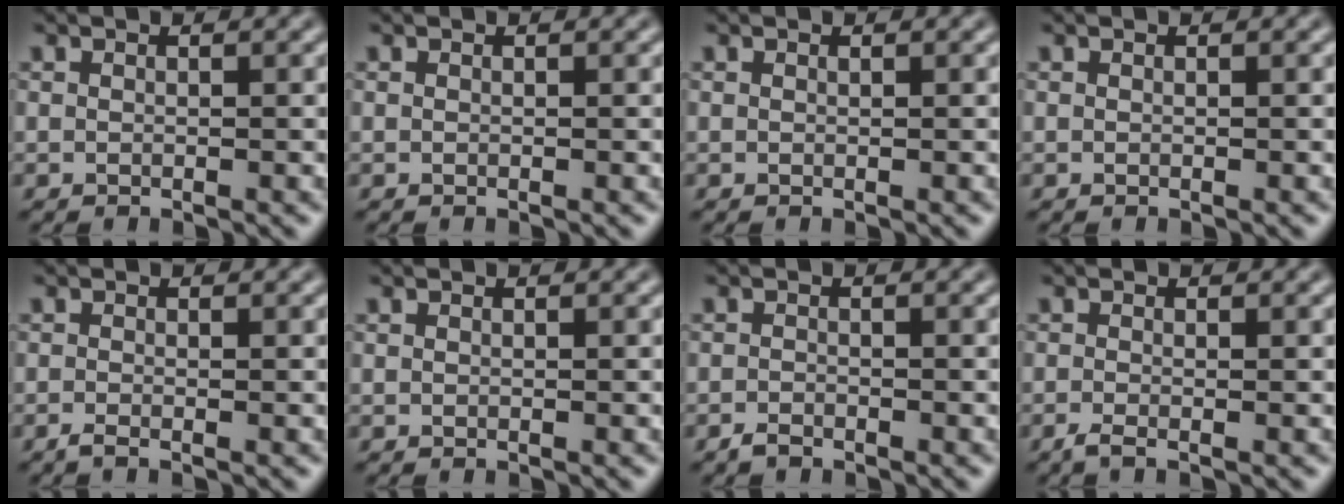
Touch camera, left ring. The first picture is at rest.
{"total": 0.0}
{"total": 0.0}
{"total": 0.0}
{"total": 0.9, "force": [-0.6, 0.1, 0.6], "torque": [-0.012, -0.004, -0.015]}
{"total": 0.0}
{"total": 1.0, "force": [-0.8, 0.4, 0.4], "torque": [-0.006, 0.000, -0.018]}
{"total": 1.2, "force": [-0.8, 0.2, 0.9], "torque": [-0.020, -0.007, -0.020]}